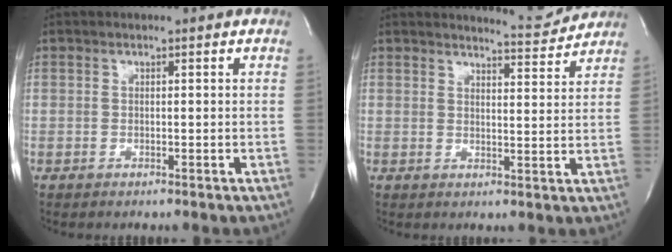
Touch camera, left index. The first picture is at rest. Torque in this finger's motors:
{"motor_torque": [0.36, -0.28, -0.16, -0.03]}